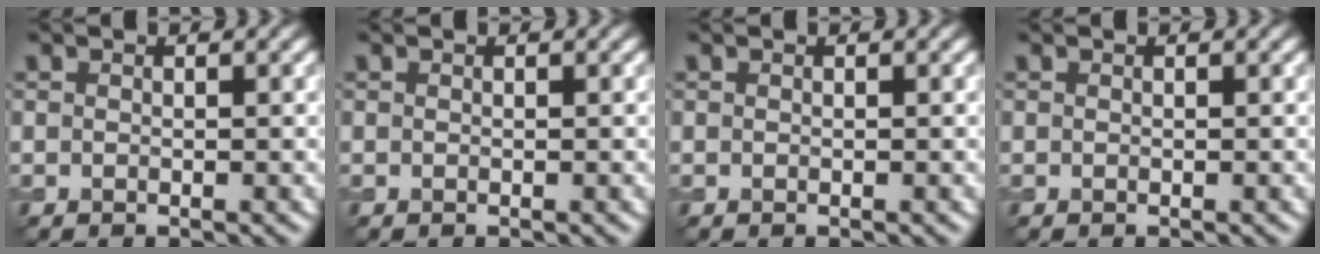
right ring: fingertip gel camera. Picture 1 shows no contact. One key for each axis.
{"total": 0.0}
{"total": 0.0}
{"total": 0.0}